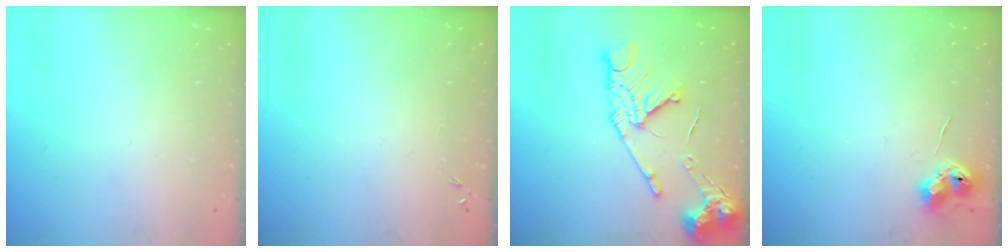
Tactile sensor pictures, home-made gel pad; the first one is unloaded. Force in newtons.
{"total": 0.0}
{"total": 15.5, "press": 15.4, "slide": 1.5}
{"total": 7.0, "press": 7.0, "slide": 0.7}